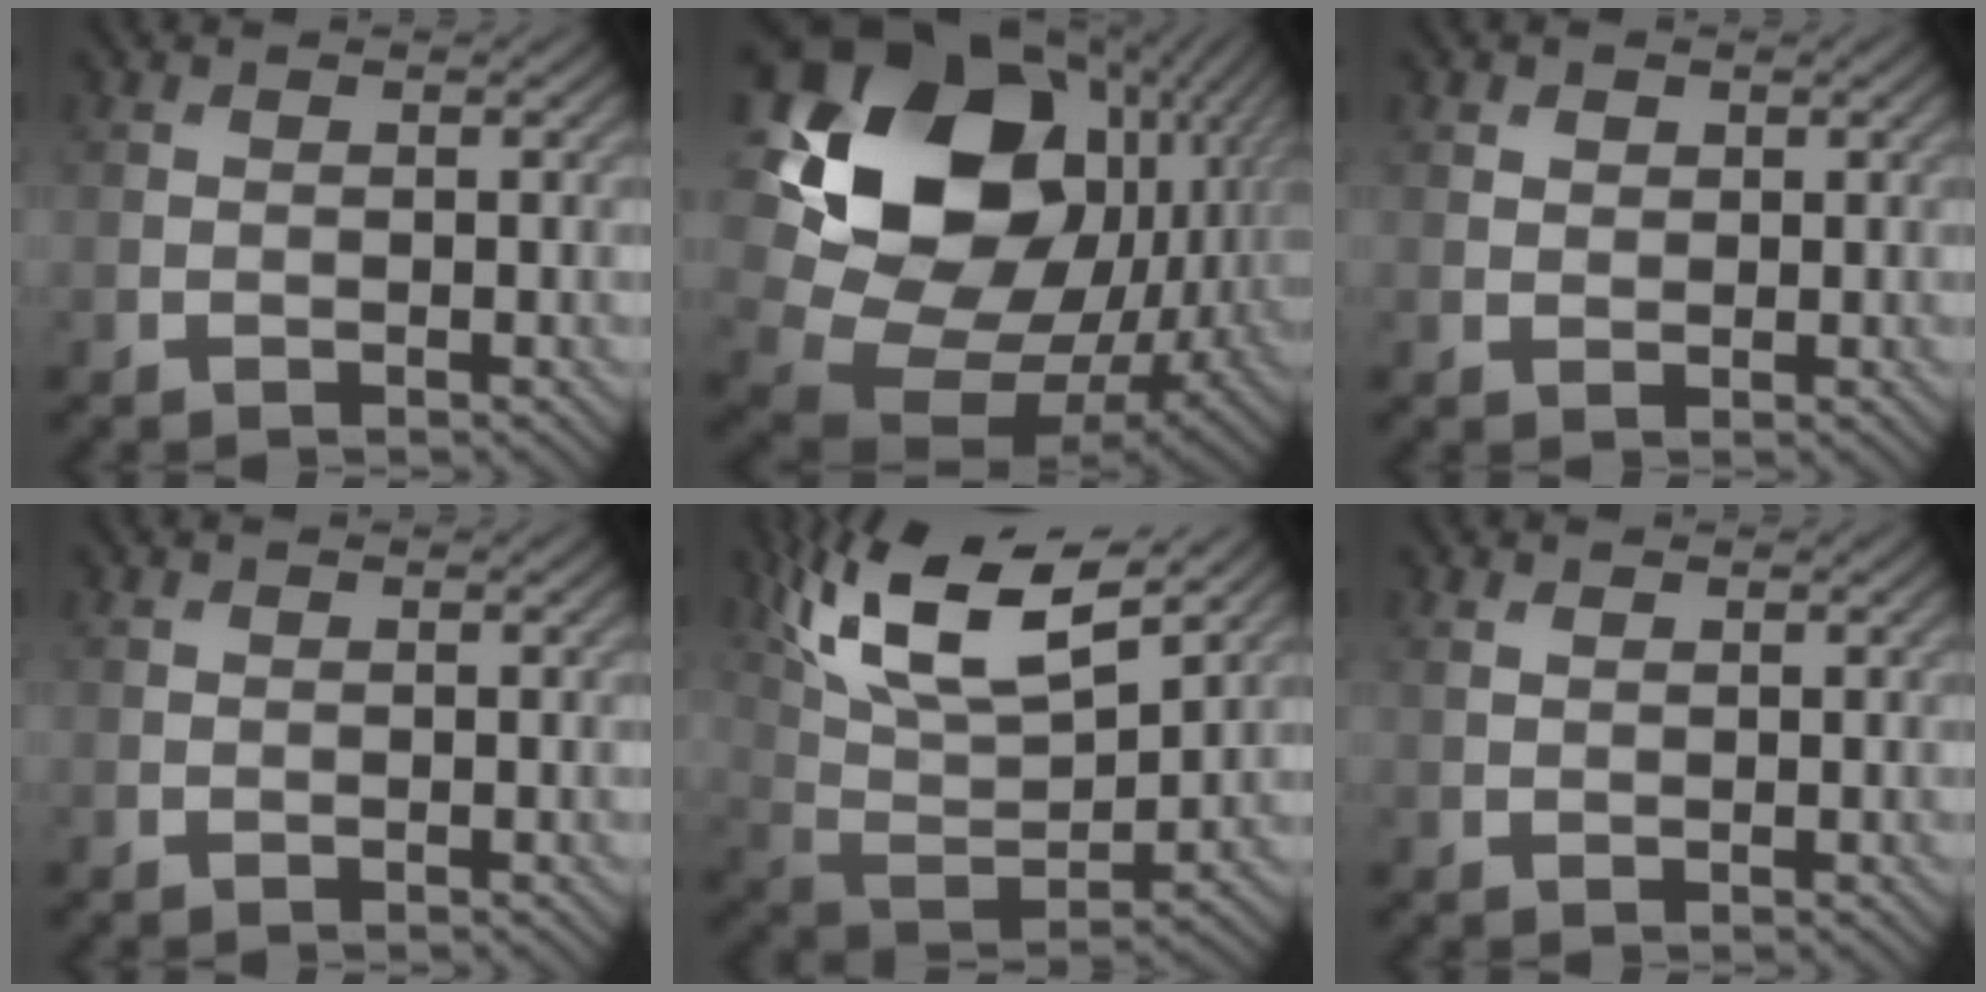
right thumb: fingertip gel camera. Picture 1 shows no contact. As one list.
[{"total": 20.5, "force": [4.8, 15.4, 12.6], "torque": [-0.278, -0.011, 0.113]}, {"total": 1.2, "force": [0.7, 0.9, 0.3], "torque": [-0.005, -0.002, 0.013]}, {"total": 0.0}, {"total": 15.6, "force": [9.7, 5.6, 10.9], "torque": [-0.248, 0.023, 0.159]}, {"total": 0.8, "force": [0.6, 0.3, 0.4], "torque": [-0.012, 0.003, 0.014]}]